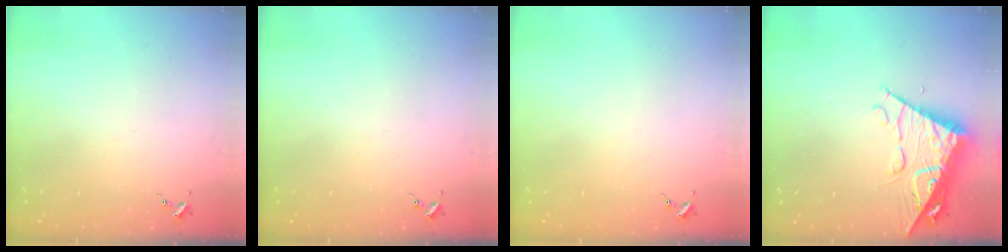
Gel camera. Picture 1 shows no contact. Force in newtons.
{"total": 0.0}
{"total": 0.0}
{"total": 12.6, "press": 12.5, "slide": 1.4}